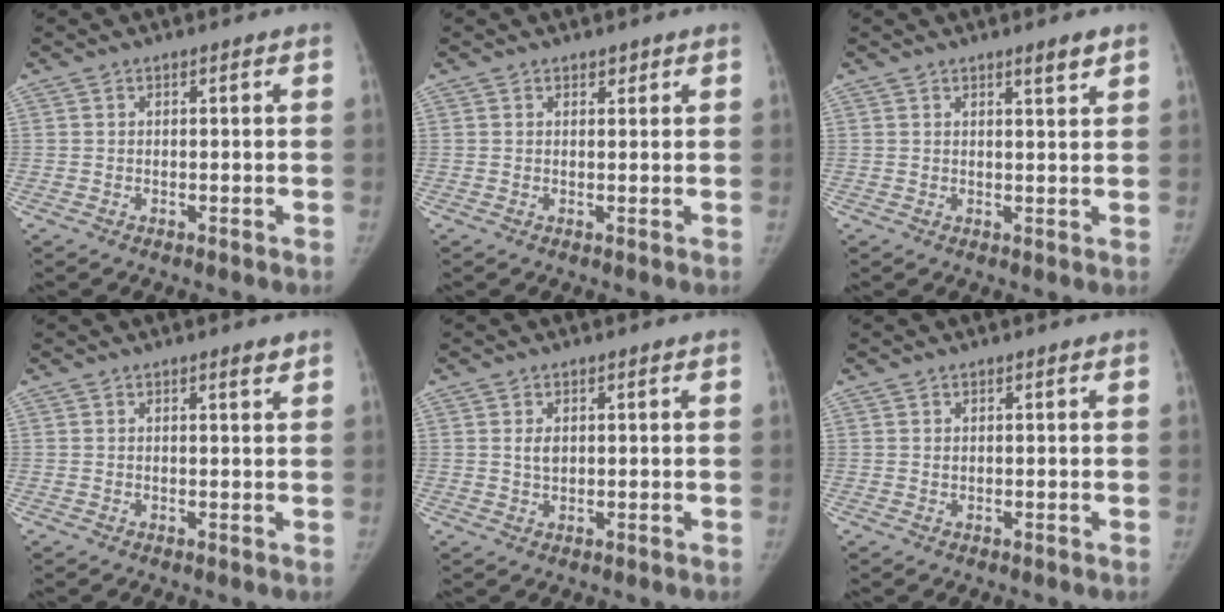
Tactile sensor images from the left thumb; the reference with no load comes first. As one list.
[{"total": 0.9, "force": [0.7, 0.5, 0.2], "torque": [0.005, -0.005, 0.008]}, {"total": 2.7, "force": [2.0, 0.2, 1.8], "torque": [-0.024, -0.015, 0.031]}, {"total": 1.4, "force": [1.1, 0.2, 0.9], "torque": [-0.011, -0.008, 0.017]}, {"total": 2.1, "force": [0.5, 1.3, 1.5], "torque": [-0.022, -0.004, 0.012]}, {"total": 0.0}]